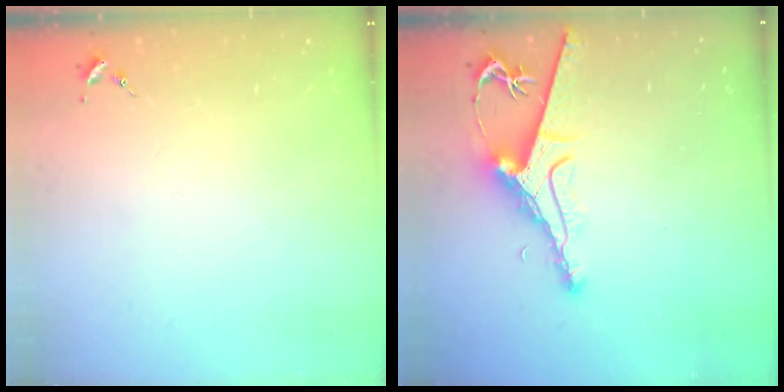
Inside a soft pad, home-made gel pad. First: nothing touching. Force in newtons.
{"total": 9.2, "press": 9.1, "slide": 1.2}